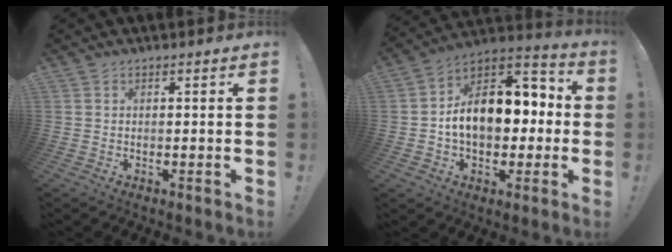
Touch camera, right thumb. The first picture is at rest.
{"total": 16.7, "force": [0.2, 11.7, 11.9], "torque": [-0.168, 0.008, 0.012]}